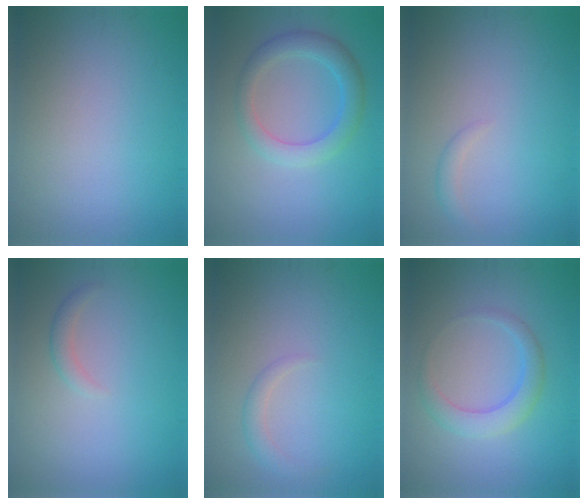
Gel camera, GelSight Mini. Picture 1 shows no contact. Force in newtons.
{"total": 3.5, "press": 3.5, "slide": 0.2}
{"total": 1.0, "press": 1.0, "slide": 0.0}
{"total": 1.1, "press": 1.1, "slide": 0.1}
{"total": 1.3, "press": 1.3, "slide": 0.1}
{"total": 2.8, "press": 2.8, "slide": 0.1}